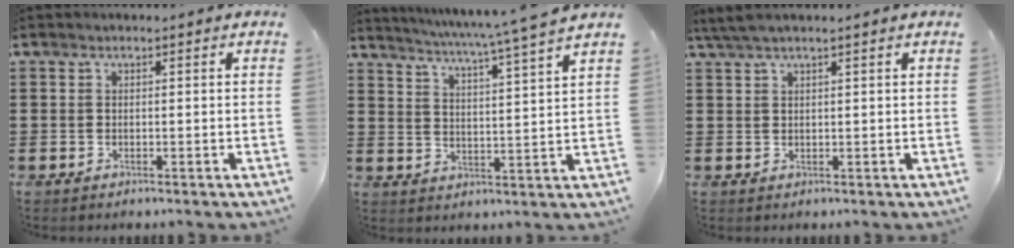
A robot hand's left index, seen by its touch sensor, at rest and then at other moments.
{"total": 4.8, "force": [3.9, -1.6, 2.2], "torque": [-0.060, -0.038, 0.058]}
{"total": 2.5, "force": [1.8, 0.0, 1.7], "torque": [-0.035, 0.001, 0.034]}